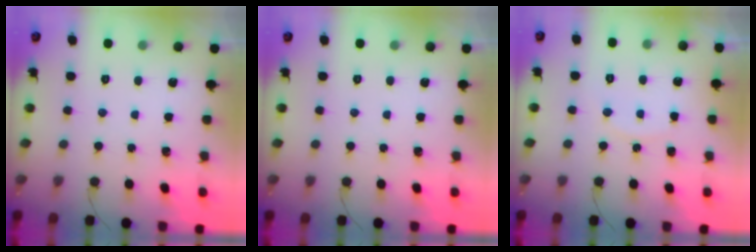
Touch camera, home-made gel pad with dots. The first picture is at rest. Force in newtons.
{"total": 0.0}
{"total": 3.7, "press": 3.7, "slide": 0.4}